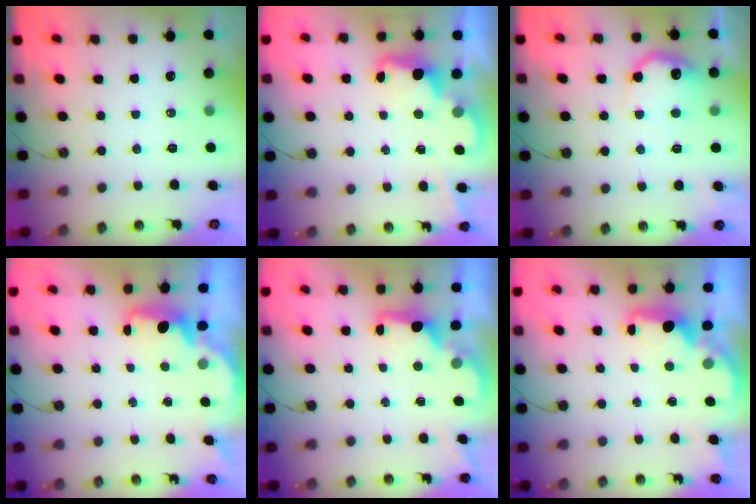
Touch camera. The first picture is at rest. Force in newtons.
{"total": 2.4, "press": 2.3, "slide": 0.5}
{"total": 13.0, "press": 13.0, "slide": 0.7}
{"total": 2.2, "press": 2.1, "slide": 0.6}
{"total": 2.0, "press": 1.8, "slide": 0.8}
{"total": 2.4, "press": 2.2, "slide": 0.7}